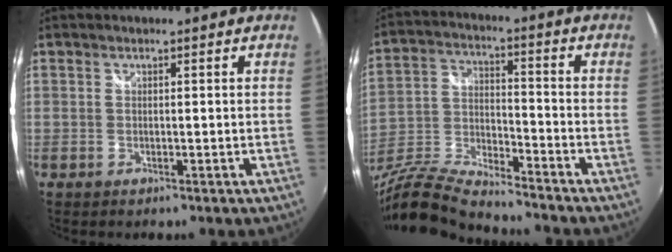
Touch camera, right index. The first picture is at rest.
{"total": 16.0, "force": [-13.6, 2.5, 8.0], "torque": [-0.183, -0.028, -0.264]}